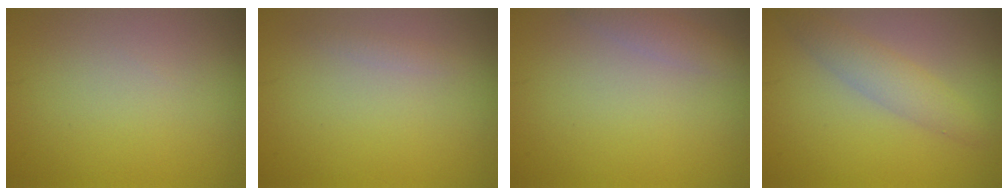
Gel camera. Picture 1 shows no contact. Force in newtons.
{"total": 0.7, "press": 0.7, "slide": 0.0}
{"total": 1.9, "press": 1.9, "slide": 0.1}
{"total": 2.9, "press": 2.9, "slide": 0.1}